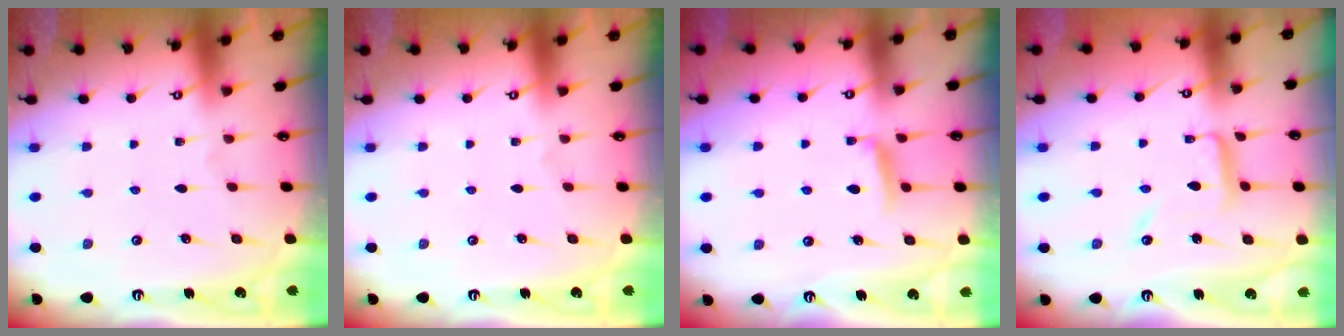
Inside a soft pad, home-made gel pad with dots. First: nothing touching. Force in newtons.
{"total": 0.0}
{"total": 7.2, "press": 7.2, "slide": 0.7}
{"total": 9.2, "press": 9.2, "slide": 0.6}